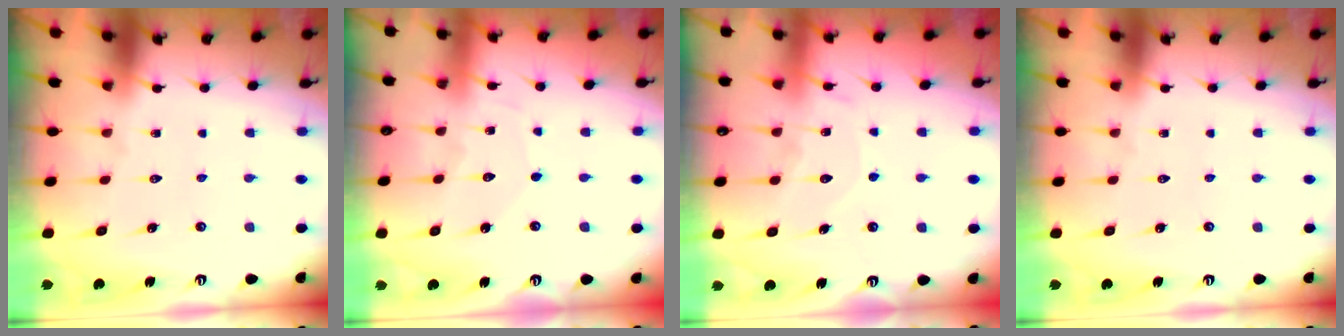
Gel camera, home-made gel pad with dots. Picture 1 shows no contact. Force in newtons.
{"total": 3.8, "press": 3.7, "slide": 0.4}
{"total": 9.7, "press": 9.7, "slide": 1.0}
{"total": 0.0}